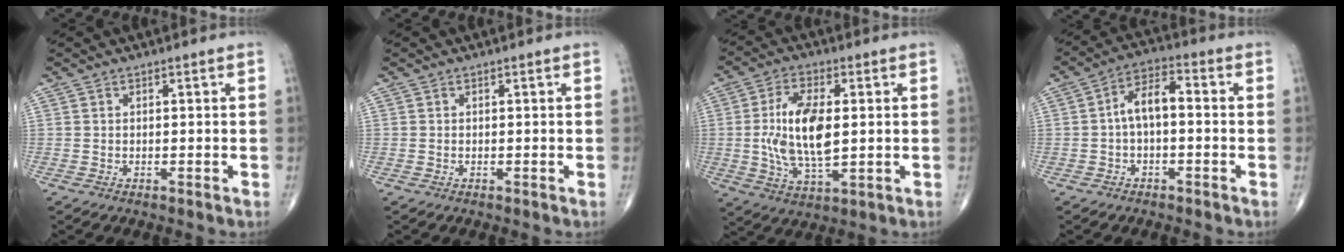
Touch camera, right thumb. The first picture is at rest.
{"total": 0.0}
{"total": 12.8, "force": [0.6, 5.8, 11.4], "torque": [-0.218, -0.007, 0.013]}
{"total": 6.8, "force": [-0.3, 3.4, 5.9], "torque": [-0.100, 0.033, -0.016]}